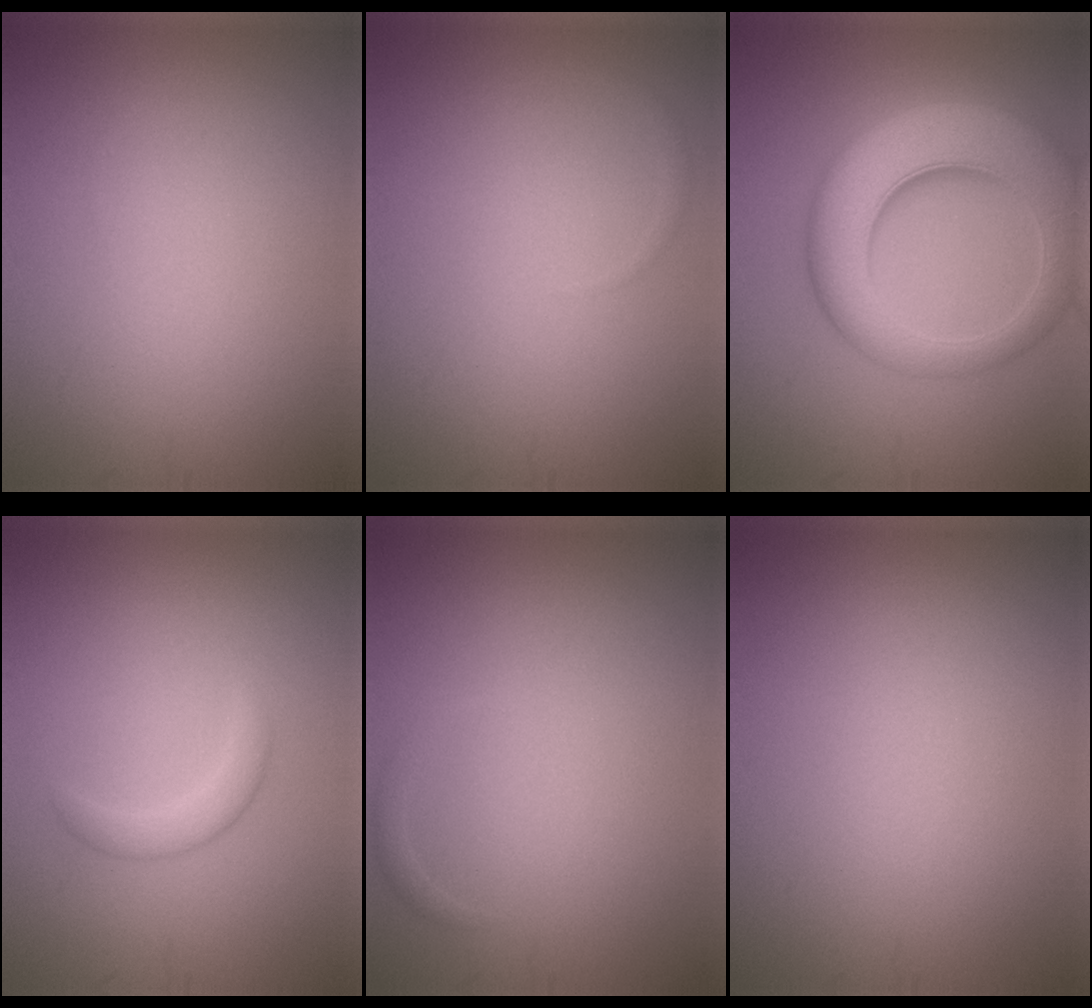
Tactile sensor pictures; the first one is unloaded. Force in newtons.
{"total": 0.5, "press": 0.5, "slide": 0.0}
{"total": 9.5, "press": 9.5, "slide": 0.6}
{"total": 1.6, "press": 1.6, "slide": 0.1}
{"total": 0.6, "press": 0.6, "slide": 0.0}
{"total": 0.0}